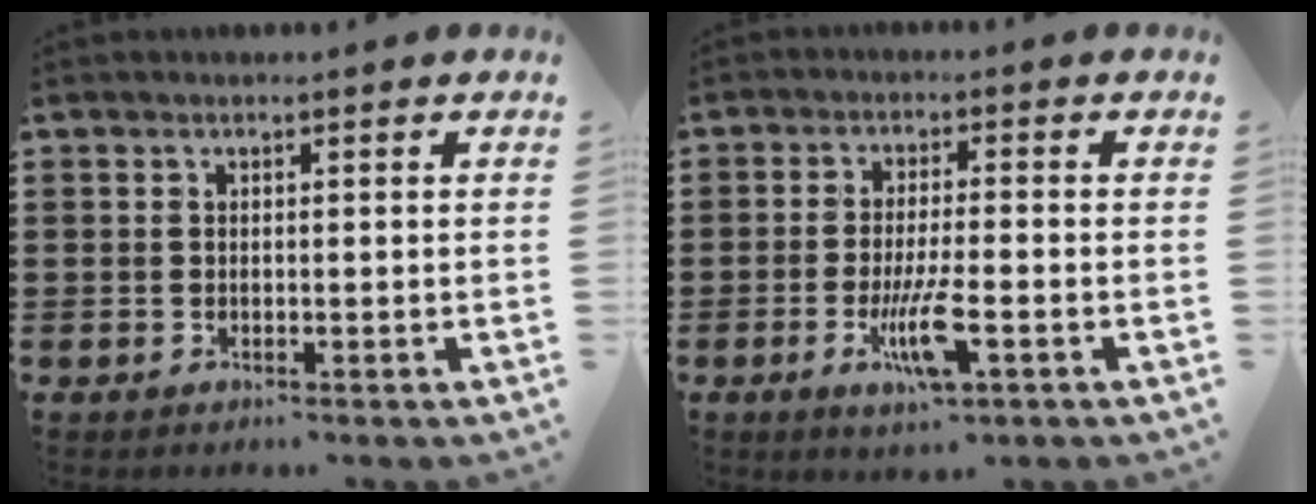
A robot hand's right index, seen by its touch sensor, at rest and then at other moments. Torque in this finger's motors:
{"motor_torque": [0.41, -0.15, 0.39, 0.14]}